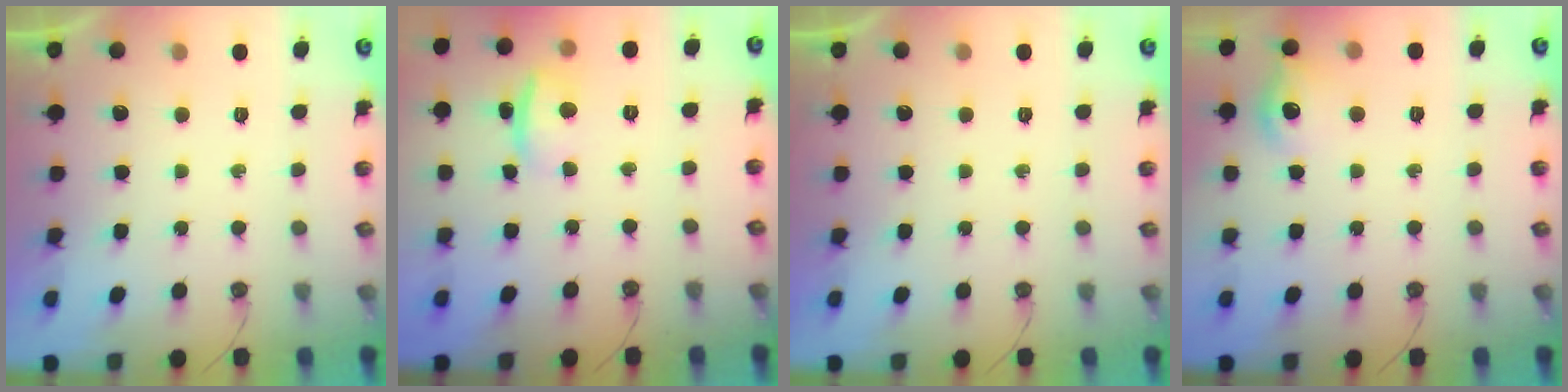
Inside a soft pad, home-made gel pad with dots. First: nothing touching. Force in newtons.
{"total": 4.2, "press": 3.6, "slide": 2.1}
{"total": 0.0}
{"total": 9.8, "press": 9.7, "slide": 1.0}